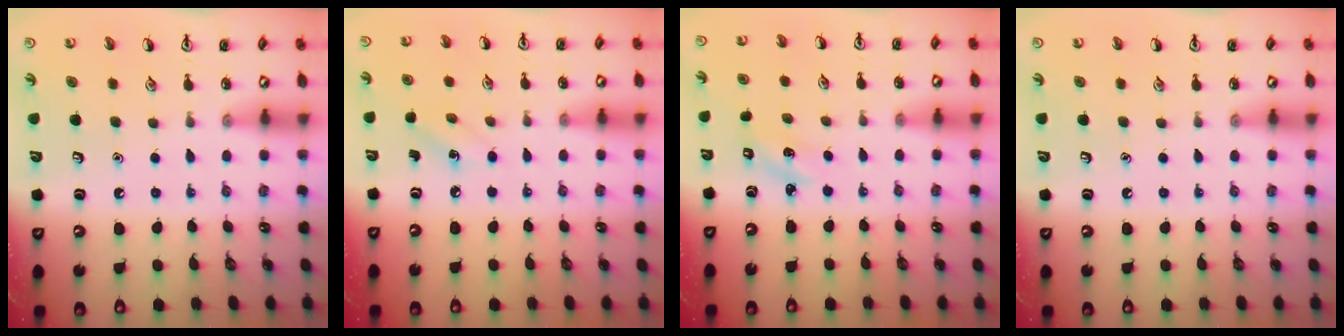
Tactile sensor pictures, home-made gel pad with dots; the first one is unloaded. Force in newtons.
{"total": 4.2, "press": 3.9, "slide": 1.5}
{"total": 1.2, "press": 1.1, "slide": 0.5}
{"total": 0.0}